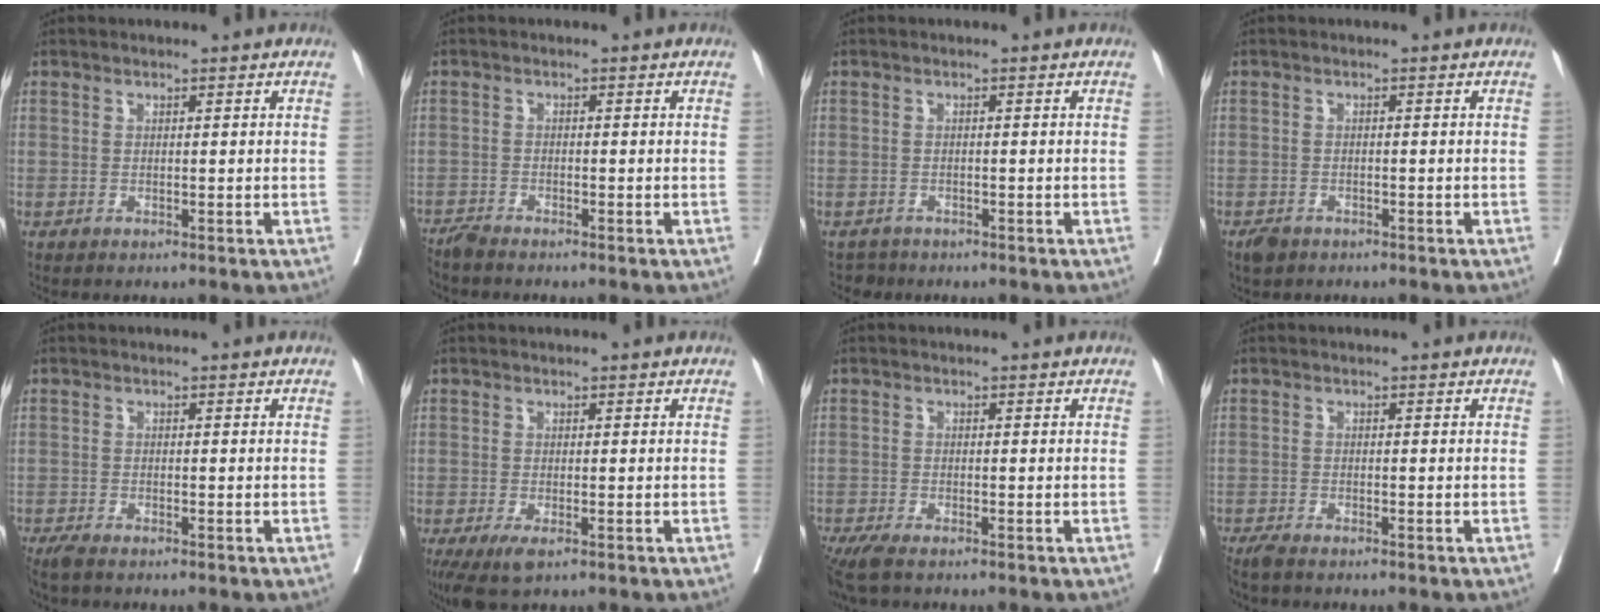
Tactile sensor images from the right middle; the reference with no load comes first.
{"total": 1.8, "force": [-1.8, -0.2, 0.3], "torque": [-0.004, -0.005, -0.038]}
{"total": 0.0}
{"total": 1.9, "force": [-1.4, 1.2, 0.5], "torque": [-0.012, 0.001, -0.020]}
{"total": 2.4, "force": [-2.1, 0.3, 1.1], "torque": [-0.021, -0.007, -0.038]}
{"total": 4.2, "force": [-2.5, 1.2, 3.1], "torque": [-0.058, -0.014, -0.040]}
{"total": 4.4, "force": [-3.6, 0.7, 2.5], "torque": [-0.047, -0.013, -0.064]}
{"total": 2.2, "force": [-2.0, 0.1, 0.9], "torque": [-0.018, -0.006, -0.037]}